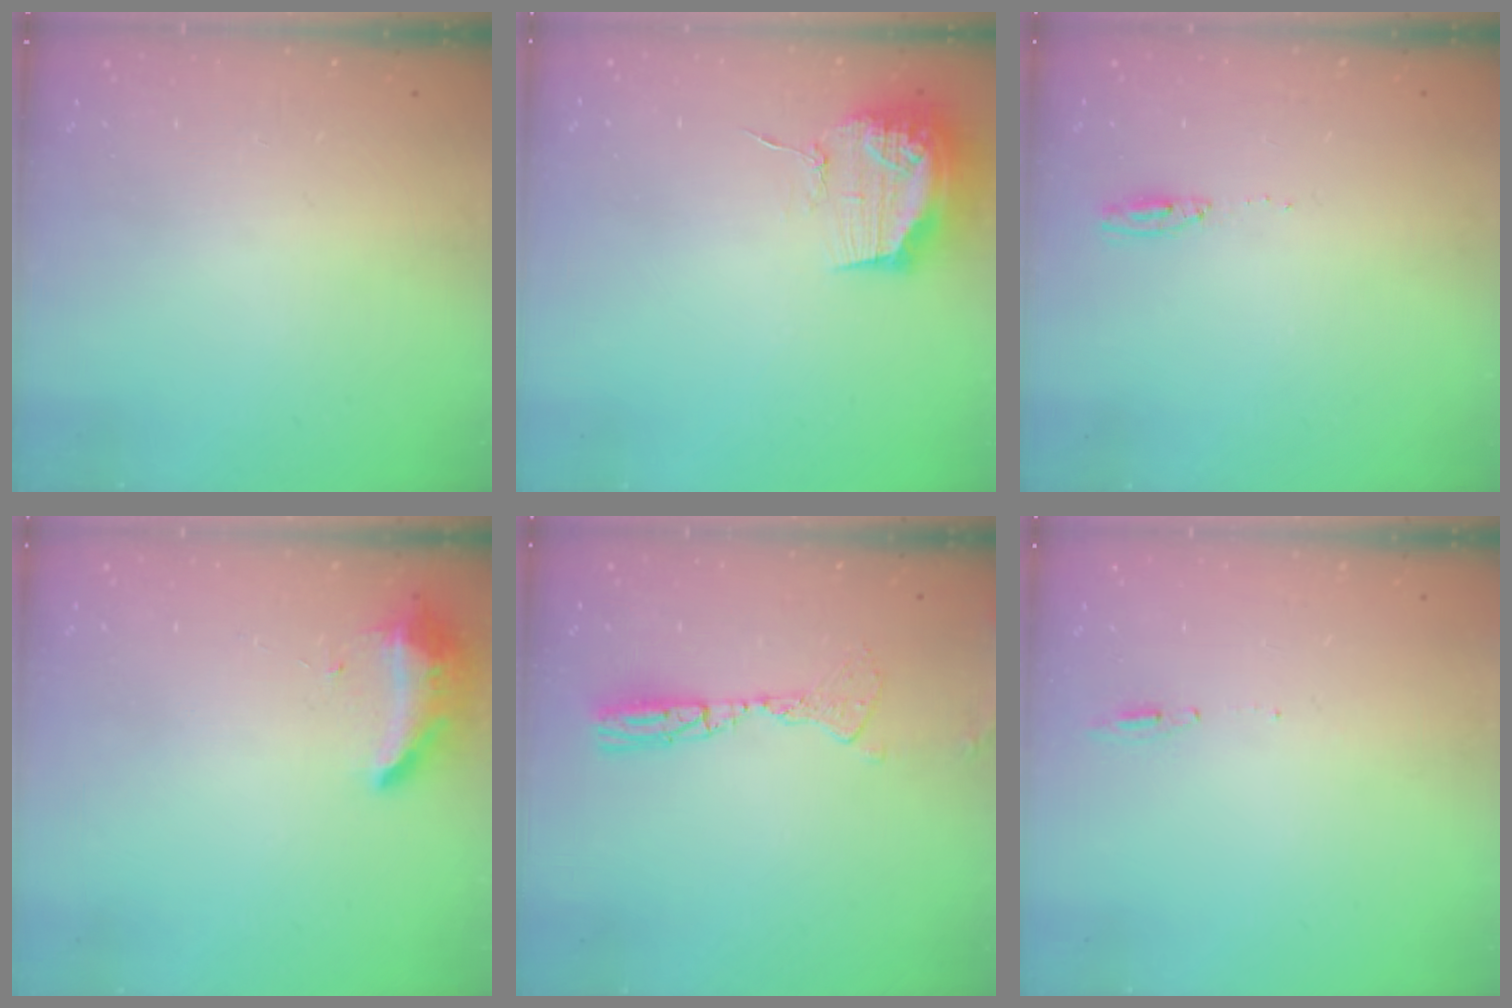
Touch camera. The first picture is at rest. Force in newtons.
{"total": 15.6, "press": 15.6, "slide": 0.1}
{"total": 4.6, "press": 4.4, "slide": 1.3}
{"total": 8.3, "press": 8.3, "slide": 0.2}
{"total": 10.0, "press": 9.7, "slide": 2.6}
{"total": 4.8, "press": 4.6, "slide": 1.6}